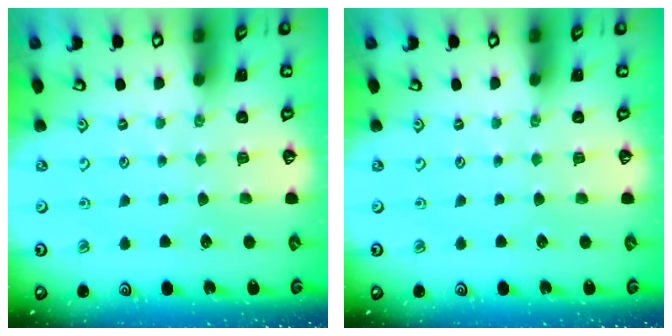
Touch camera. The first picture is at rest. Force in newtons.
{"total": 0.0}